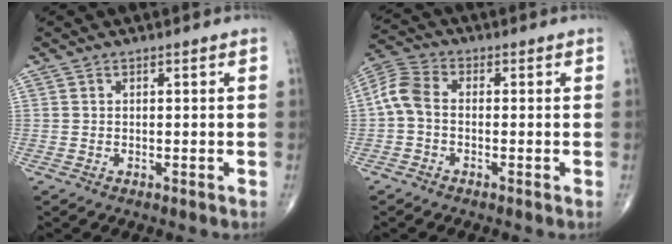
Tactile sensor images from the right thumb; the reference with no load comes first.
{"total": 6.0, "force": [-0.7, 4.0, 4.5], "torque": [-0.093, 0.018, -0.029]}